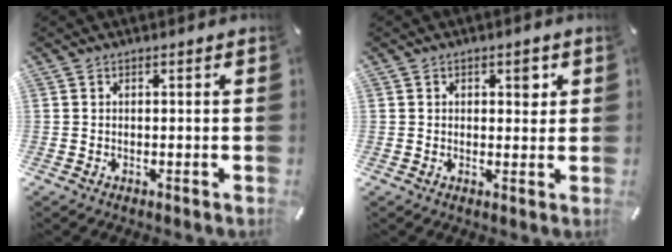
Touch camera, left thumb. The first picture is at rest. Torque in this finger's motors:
{"motor_torque": [0.12, -0.20, 0.07, -0.03, 0.00]}